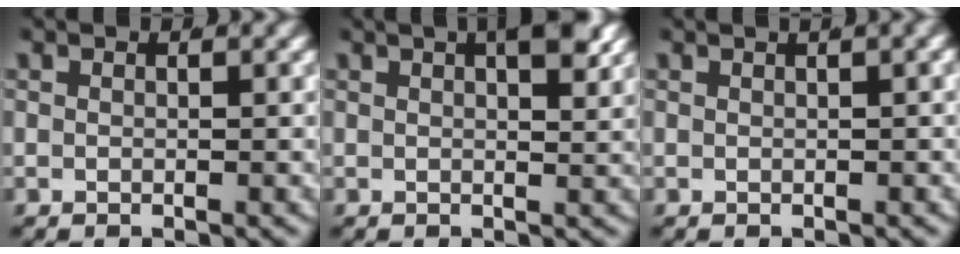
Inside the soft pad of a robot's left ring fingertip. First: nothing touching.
{"total": 4.1, "force": [2.0, 1.0, 3.5], "torque": [-0.038, 0.008, 0.027]}
{"total": 1.3, "force": [0.7, 0.0, 1.1], "torque": [0.001, 0.018, 0.006]}